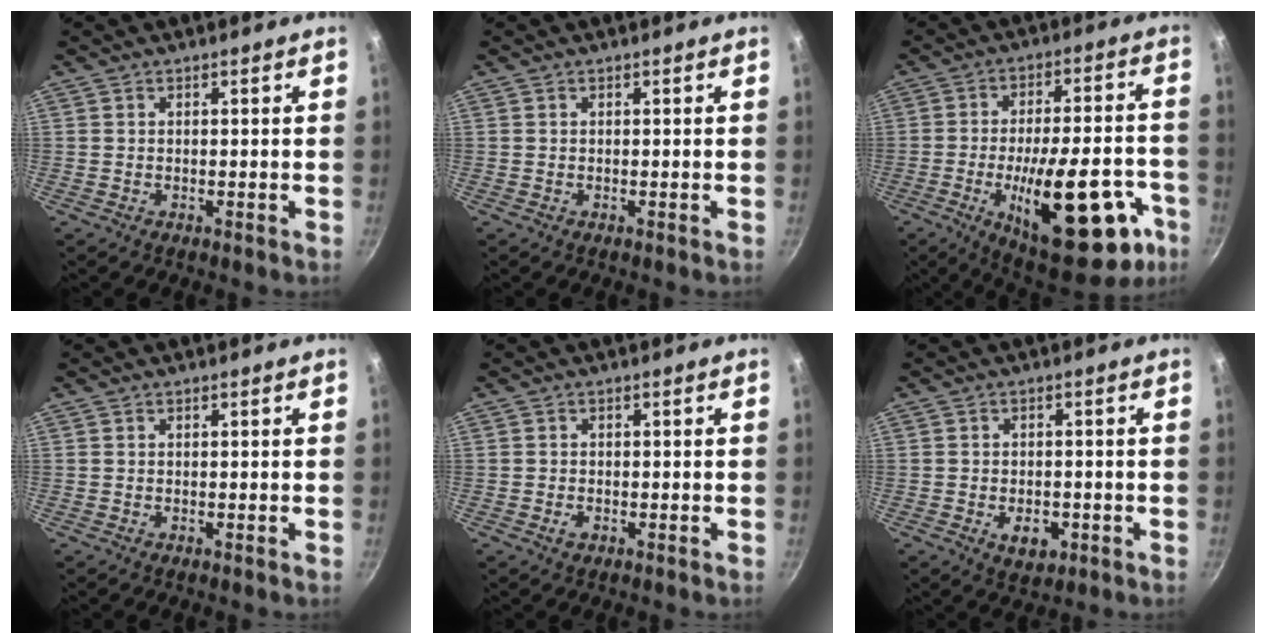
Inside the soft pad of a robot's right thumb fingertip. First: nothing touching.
{"total": 0.0}
{"total": 26.5, "force": [-10.1, 10.5, 22.2], "torque": [-0.272, 0.029, -0.132]}
{"total": 0.0}
{"total": 1.5, "force": [-0.7, 1.1, 0.8], "torque": [-0.012, 0.004, -0.011]}
{"total": 5.1, "force": [-1.7, 3.5, 3.3], "torque": [-0.036, 0.007, -0.018]}